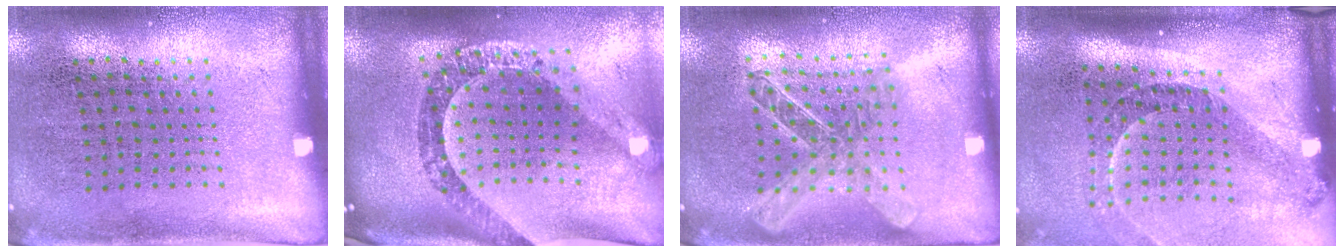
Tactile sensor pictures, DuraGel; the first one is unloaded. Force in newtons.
{"total": 2.6, "press": 2.0, "slide": 1.6}
{"total": 1.9, "press": 1.6, "slide": 1.0}
{"total": 1.6, "press": 1.3, "slide": 0.9}